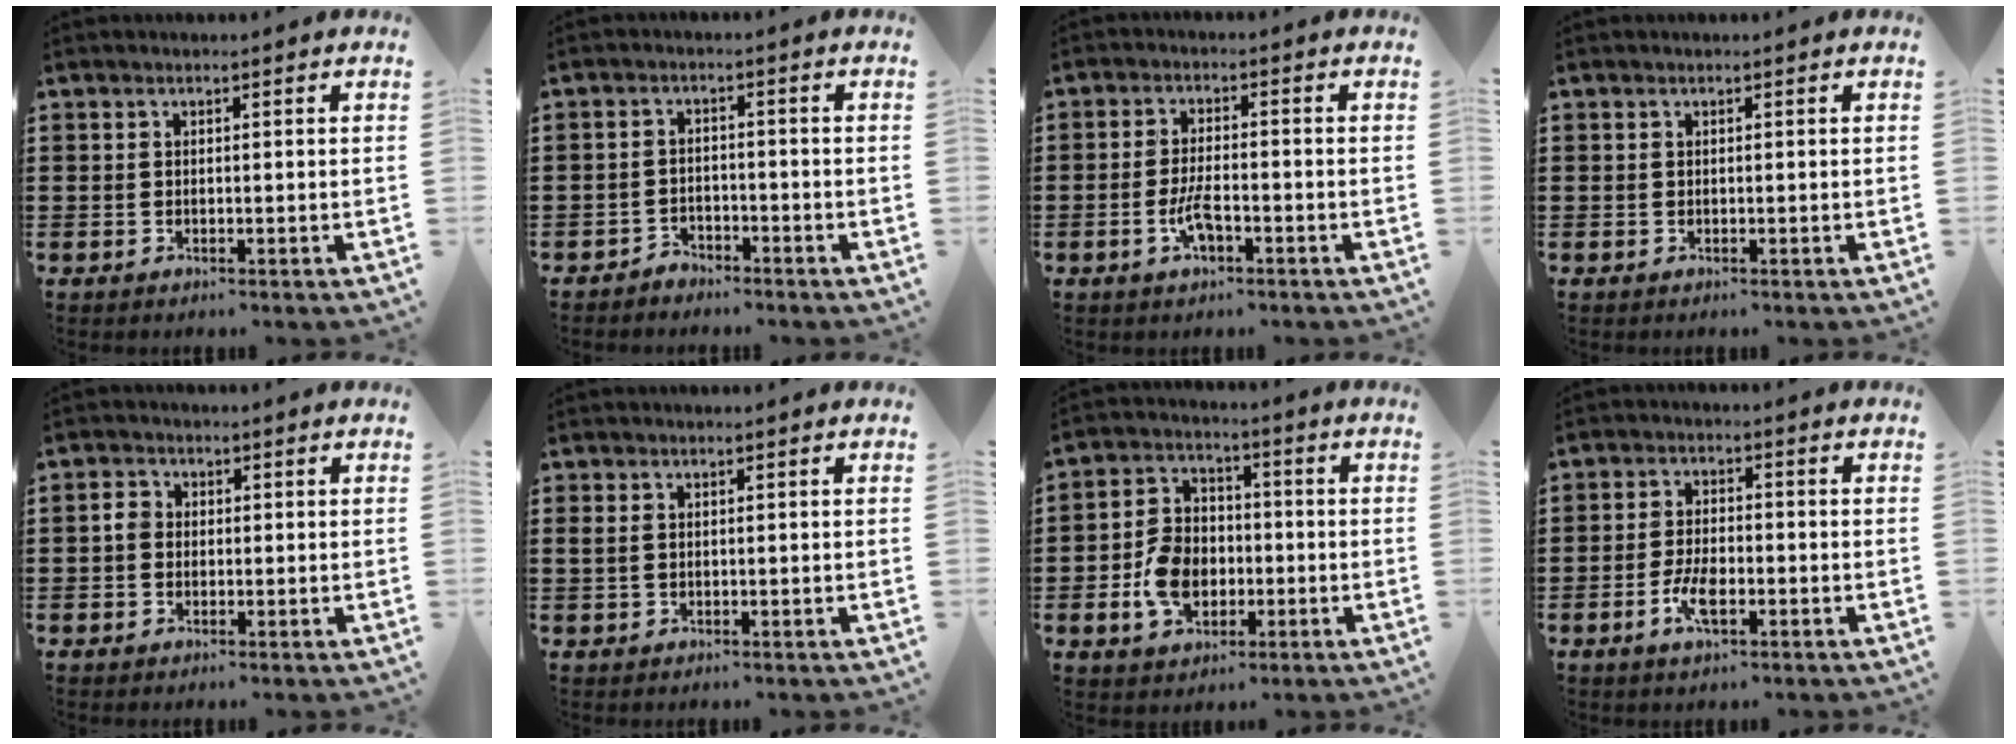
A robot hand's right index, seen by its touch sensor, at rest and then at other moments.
{"total": 2.1, "force": [-2.1, 0.4, 0.0], "torque": [-0.008, 0.001, -0.045]}
{"total": 4.3, "force": [-1.7, 1.5, 3.7], "torque": [-0.084, -0.002, -0.036]}
{"total": 0.0}
{"total": 1.8, "force": [-0.2, 1.5, 1.0], "torque": [-0.021, 0.006, -0.006]}
{"total": 1.0, "force": [0.1, 0.7, 0.8], "torque": [-0.026, 0.002, -0.001]}
{"total": 8.0, "force": [-2.0, 5.7, 5.2], "torque": [-0.130, 0.007, -0.041]}
{"total": 4.7, "force": [-1.9, 1.9, 3.9], "torque": [-0.087, -0.001, -0.039]}